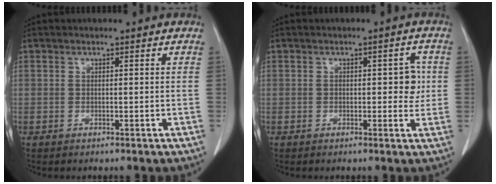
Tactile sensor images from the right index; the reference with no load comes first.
{"total": 3.5, "force": [0.1, 1.6, 3.1], "torque": [-0.031, 0.010, 0.000]}